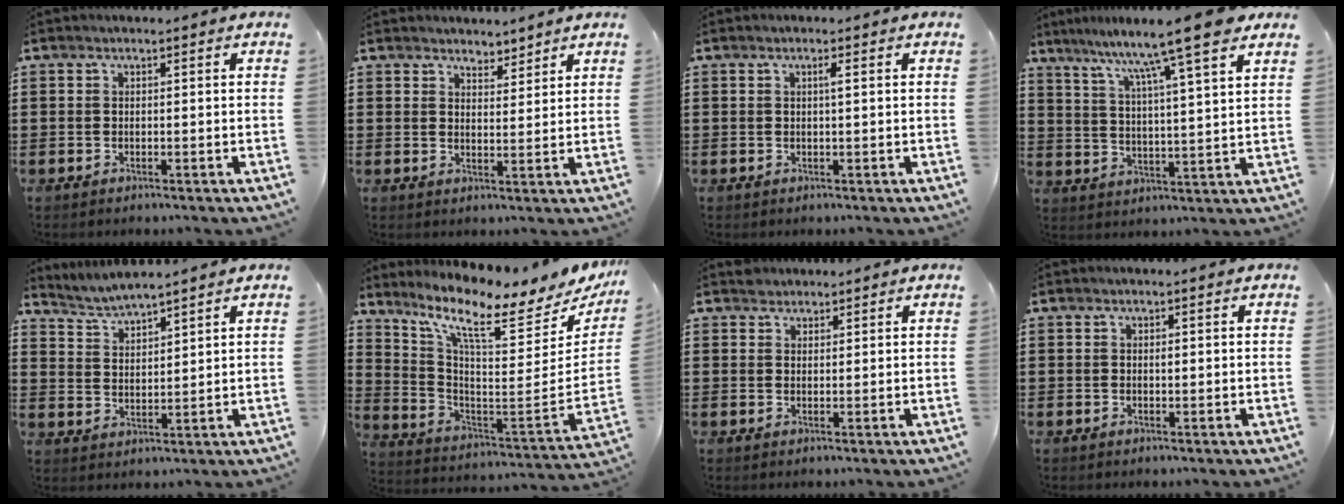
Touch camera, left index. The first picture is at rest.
{"total": 3.0, "force": [2.9, 0.7, -0.1], "torque": [-0.007, -0.005, 0.055]}
{"total": 1.1, "force": [0.3, 0.0, 1.0], "torque": [-0.020, -0.002, 0.005]}
{"total": 10.6, "force": [8.5, -0.7, 6.3], "torque": [-0.134, -0.045, 0.134]}
{"total": 3.5, "force": [3.5, -0.1, 0.3], "torque": [-0.020, -0.014, 0.062]}
{"total": 9.6, "force": [7.0, 1.3, 6.5], "torque": [-0.143, -0.065, 0.108]}
{"total": 1.8, "force": [1.6, 0.9, 0.0], "torque": [-0.004, 0.003, 0.033]}
{"total": 0.6, "force": [0.2, 0.3, 0.6], "torque": [-0.011, -0.001, 0.004]}